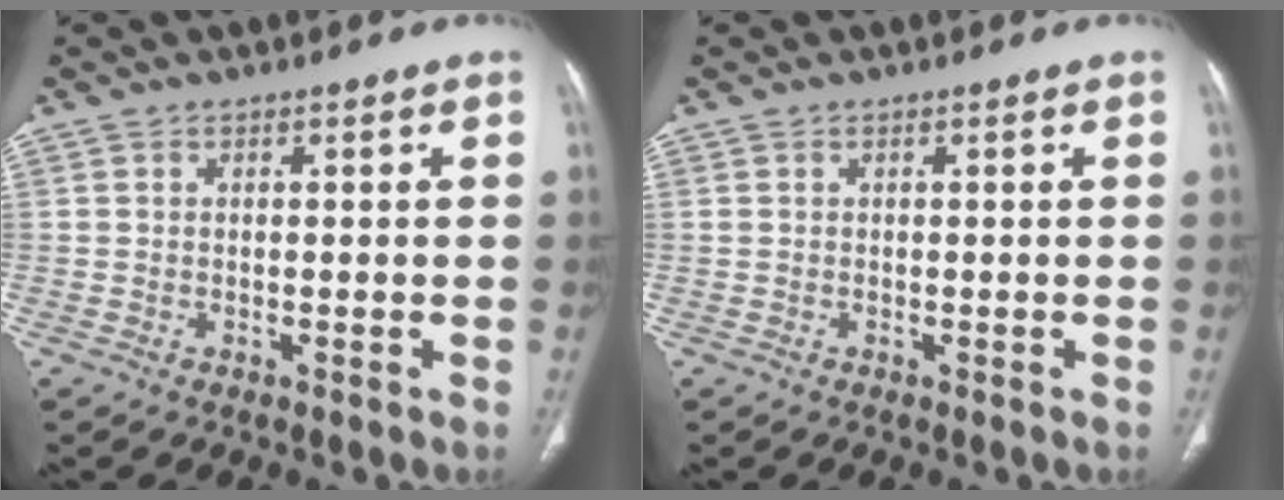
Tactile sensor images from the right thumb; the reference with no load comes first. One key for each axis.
{"total": 0.0}